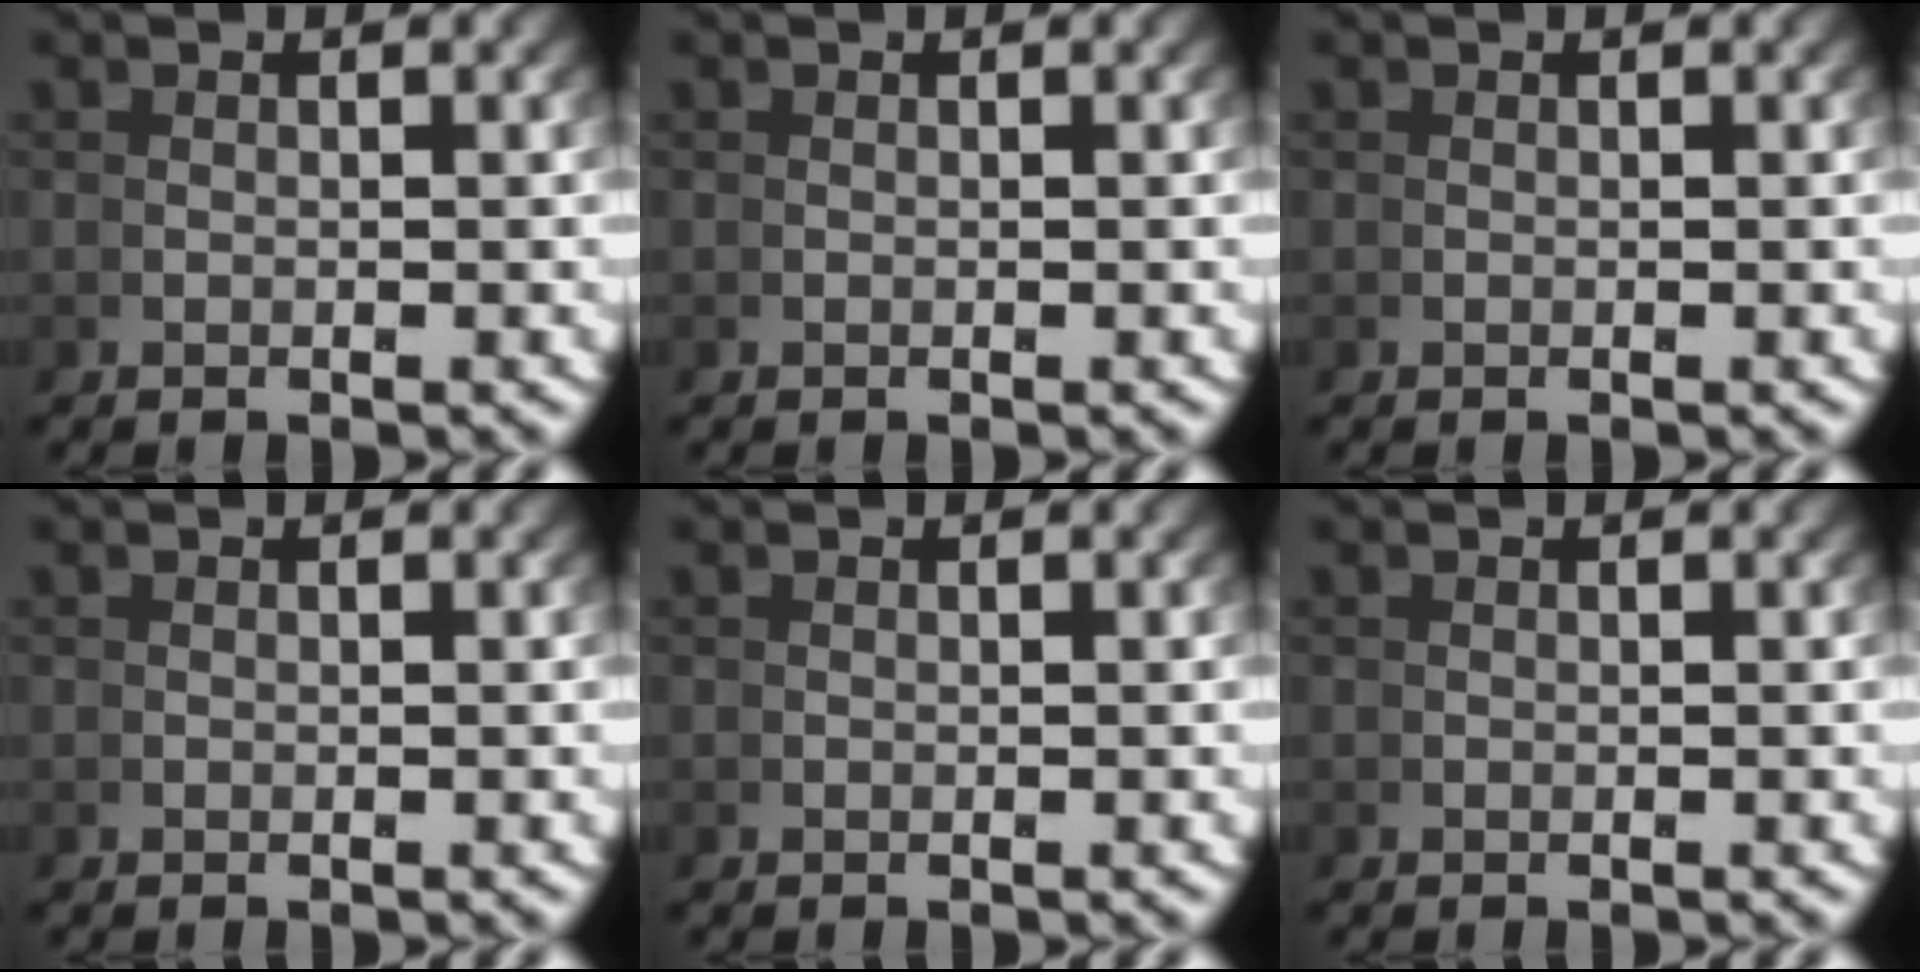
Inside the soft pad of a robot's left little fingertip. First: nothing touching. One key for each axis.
{"total": 0.0}
{"total": 0.0}
{"total": 0.0}
{"total": 0.0}
{"total": 0.0}